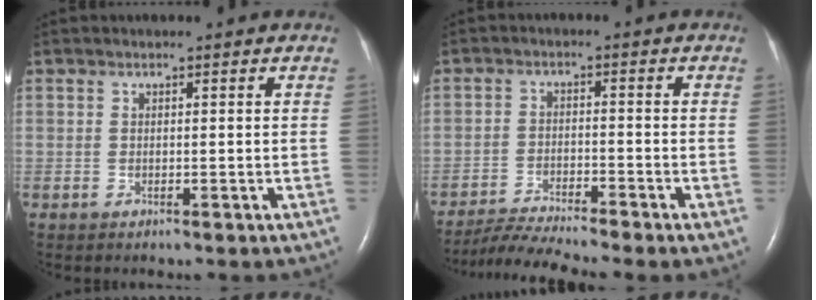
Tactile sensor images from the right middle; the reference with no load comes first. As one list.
[{"total": 6.8, "force": [-6.2, -1.7, 2.3], "torque": [-0.043, -0.022, -0.111]}]